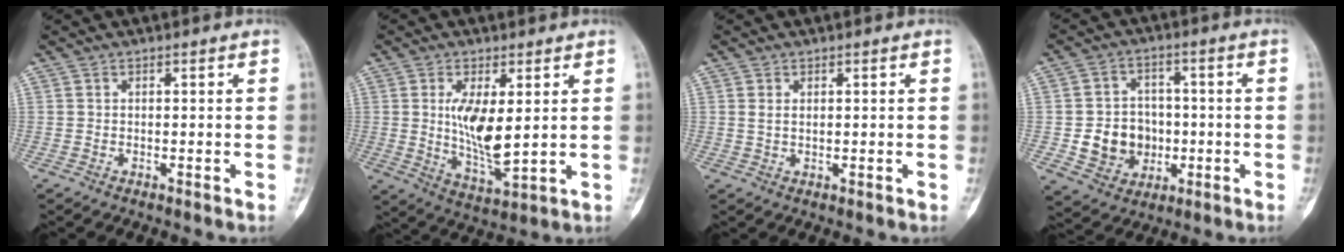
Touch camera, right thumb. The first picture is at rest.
{"total": 10.2, "force": [1.7, 3.9, 9.2], "torque": [-0.163, -0.029, 0.040]}
{"total": 1.4, "force": [0.6, 0.7, 1.0], "torque": [-0.020, -0.001, 0.014]}
{"total": 10.0, "force": [-1.5, 8.7, 4.8], "torque": [-0.038, 0.012, -0.018]}